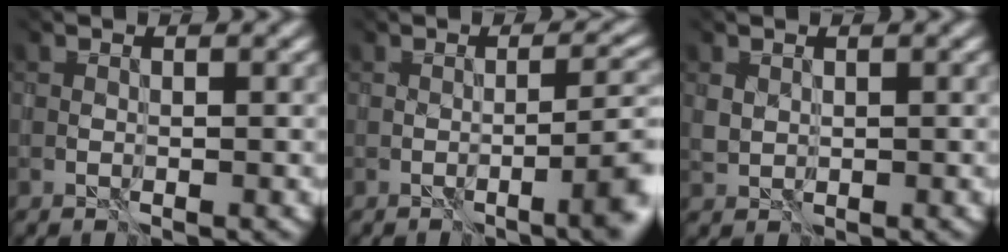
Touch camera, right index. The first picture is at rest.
{"total": 4.3, "force": [-2.5, 0.1, 3.5], "torque": [-0.043, -0.001, -0.016]}
{"total": 1.3, "force": [0.9, 0.9, -0.2], "torque": [-0.019, -0.007, 0.029]}